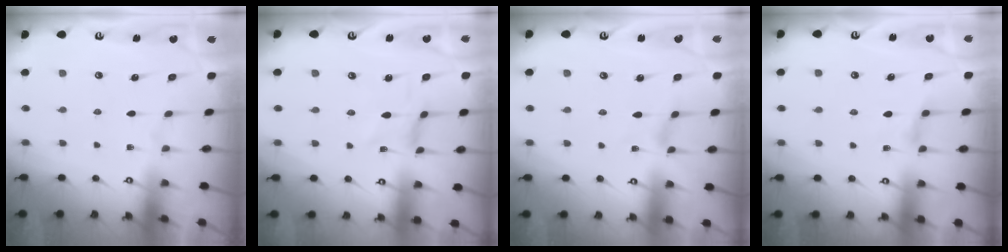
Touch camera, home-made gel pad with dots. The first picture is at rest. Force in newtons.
{"total": 0.0}
{"total": 0.0}
{"total": 2.8, "press": 2.7, "slide": 0.6}